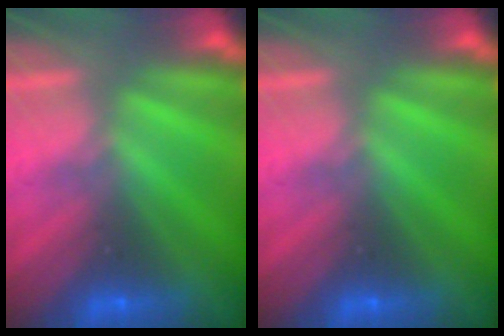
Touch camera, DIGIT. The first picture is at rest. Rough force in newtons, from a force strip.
{"total": 0.0}